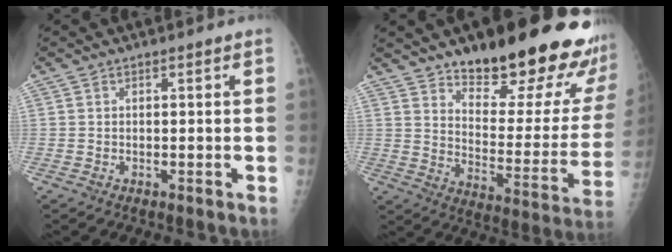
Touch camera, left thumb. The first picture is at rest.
{"total": 26.6, "force": [19.6, 8.0, 16.1], "torque": [-0.182, -0.114, 0.268]}